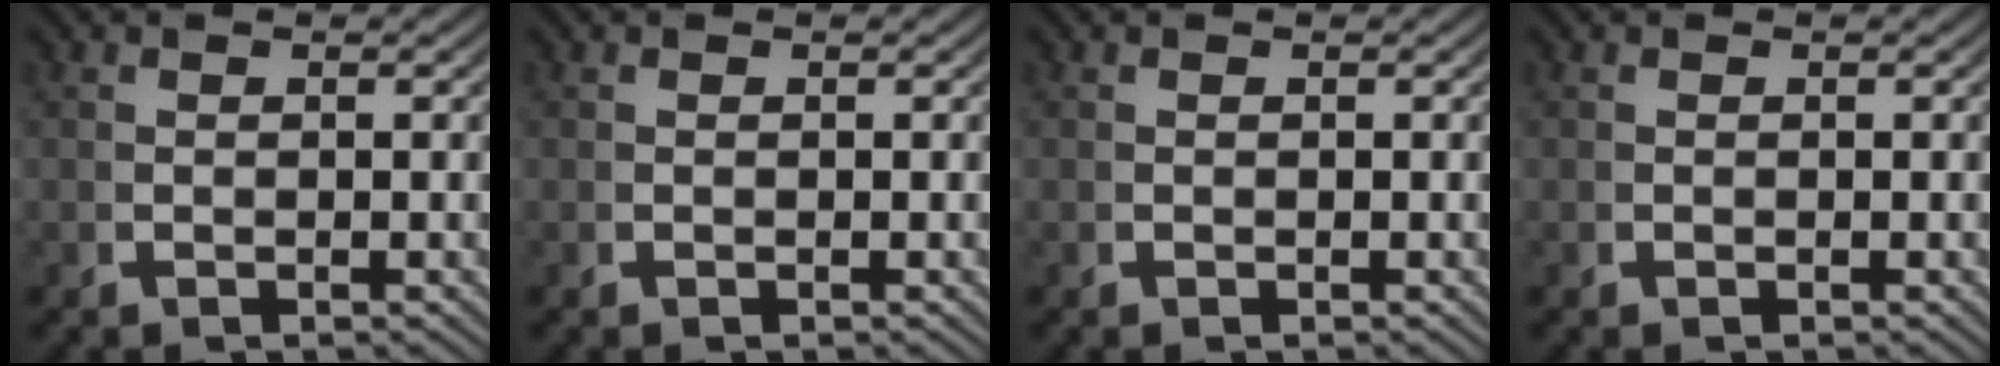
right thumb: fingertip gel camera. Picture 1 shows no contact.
{"total": 0.0}
{"total": 0.0}
{"total": 0.0}